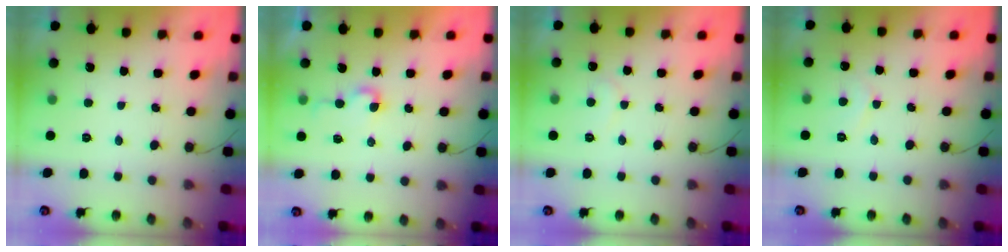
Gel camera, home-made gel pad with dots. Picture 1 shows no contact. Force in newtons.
{"total": 4.0, "press": 4.0, "slide": 0.5}
{"total": 5.9, "press": 5.9, "slide": 0.3}
{"total": 4.8, "press": 4.8, "slide": 0.4}